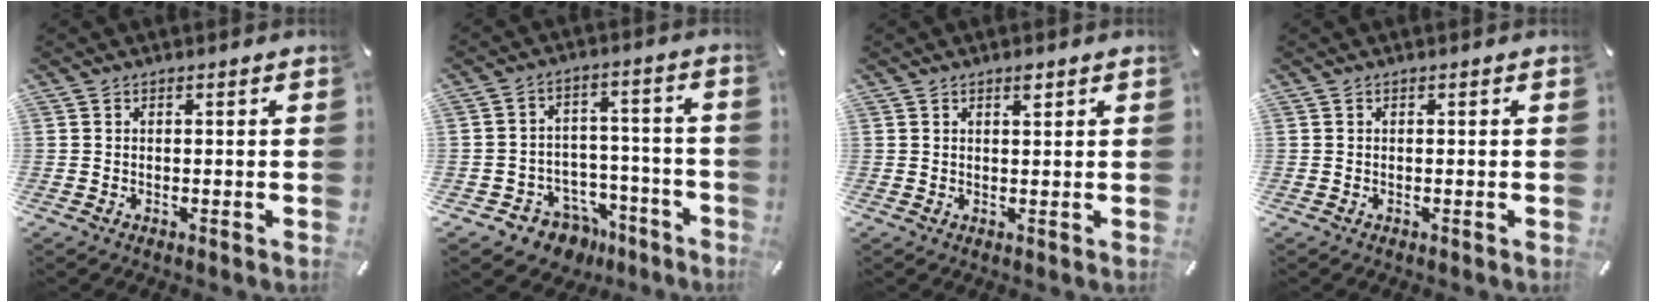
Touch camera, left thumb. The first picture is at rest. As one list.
[{"total": 8.1, "force": [-4.7, 6.4, 1.4], "torque": [-0.021, 0.032, -0.075]}, {"total": 1.7, "force": [1.1, 0.6, 1.2], "torque": [-0.017, -0.003, 0.017]}, {"total": 0.0}]